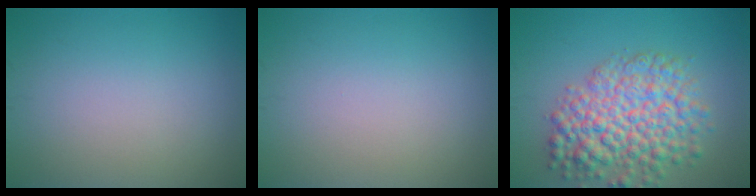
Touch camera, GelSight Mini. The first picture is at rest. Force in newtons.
{"total": 0.0}
{"total": 7.8, "press": 7.8, "slide": 0.3}